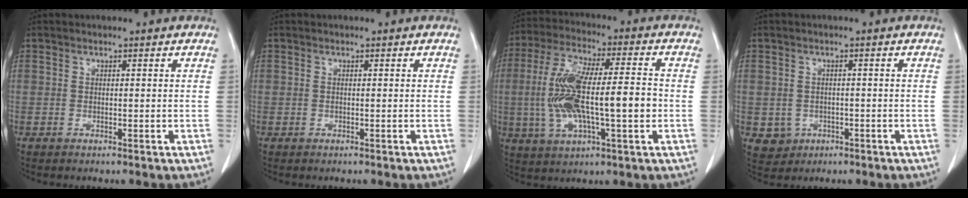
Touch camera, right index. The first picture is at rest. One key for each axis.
{"total": 0.0}
{"total": 15.2, "fx": -1.4, "fy": 3.9, "fz": 14.6, "tx": -0.296, "ty": 0.015, "tz": -0.018}
{"total": 3.7, "fx": -0.9, "fy": 3.5, "fz": 0.5, "tx": -0.001, "ty": 0.007, "tz": -0.003}